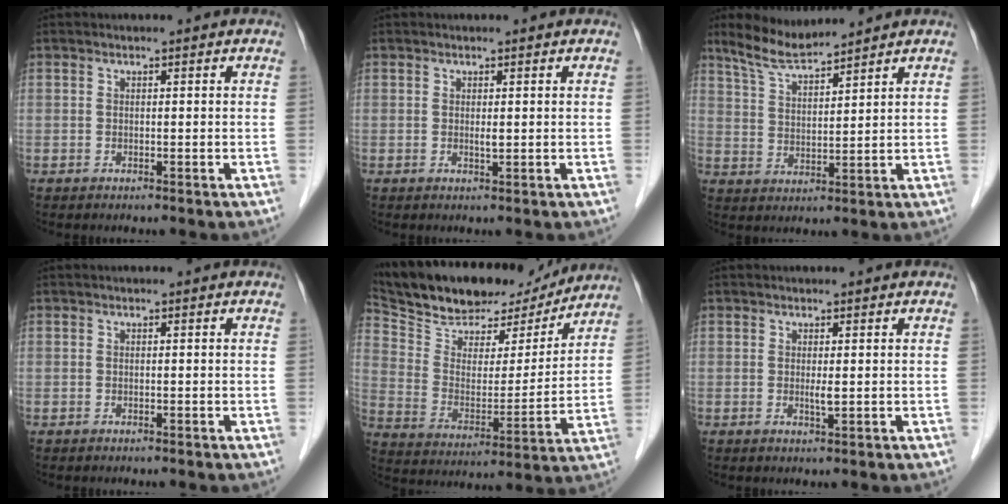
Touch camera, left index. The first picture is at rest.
{"total": 0.7, "force": [0.0, 0.2, 0.6], "torque": [-0.015, -0.006, 0.001]}
{"total": 6.0, "force": [5.6, 0.3, 1.9], "torque": [-0.052, 0.004, 0.117]}
{"total": 0.0}
{"total": 21.6, "force": [18.6, 7.1, 8.5], "torque": [-0.161, 0.008, 0.297]}
{"total": 1.2, "force": [0.0, 0.1, 1.1], "torque": [-0.025, -0.006, 0.002]}